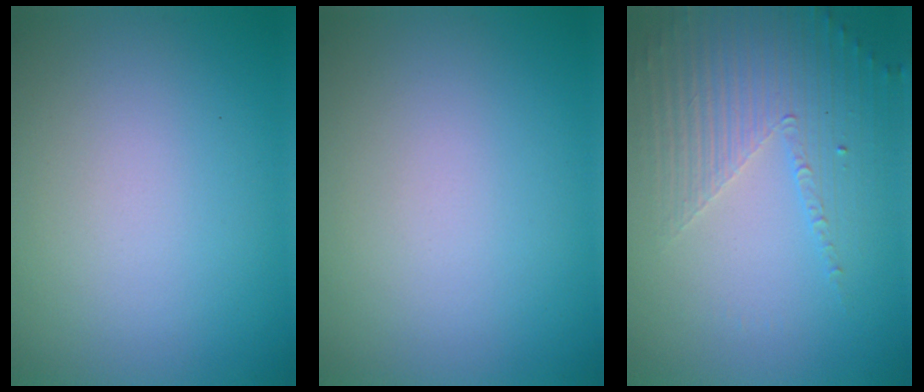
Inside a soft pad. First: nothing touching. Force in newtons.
{"total": 0.0}
{"total": 4.0, "press": 3.2, "slide": 2.3}